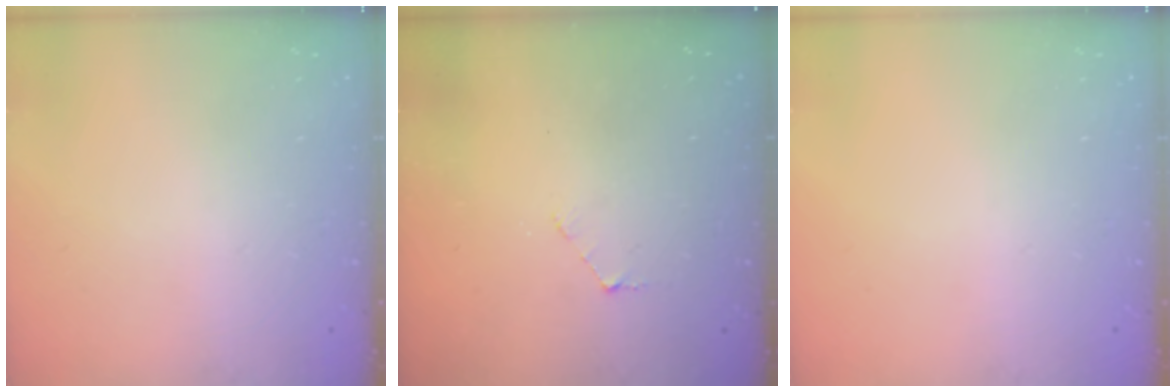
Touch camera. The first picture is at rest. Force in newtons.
{"total": 3.5, "press": 3.5, "slide": 0.3}
{"total": 0.0}